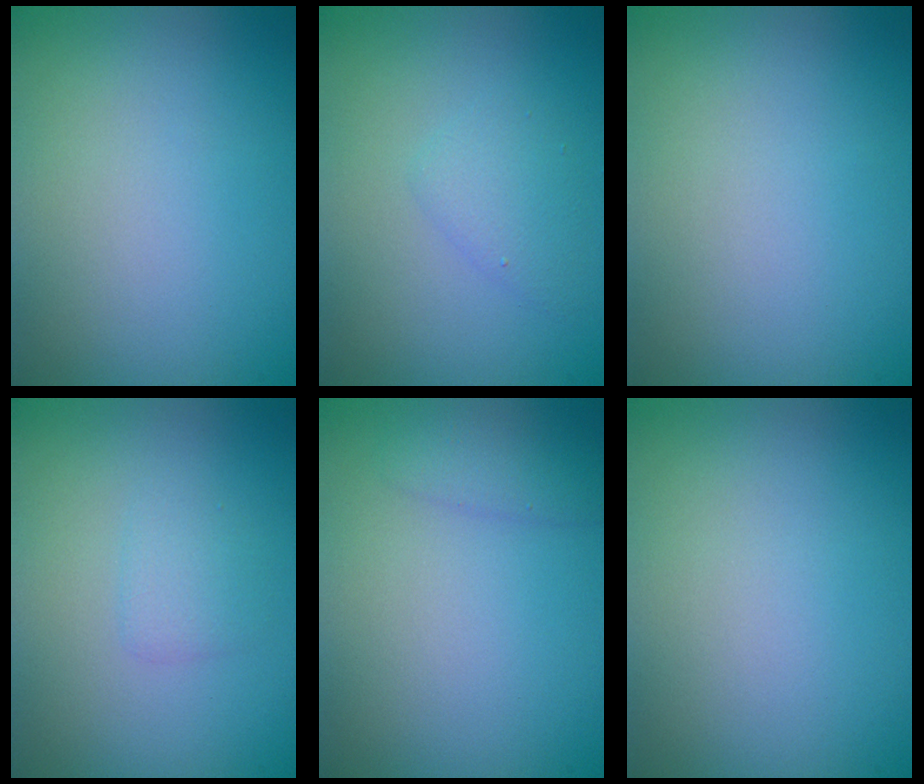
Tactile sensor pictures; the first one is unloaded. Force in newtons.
{"total": 1.7, "press": 1.7, "slide": 0.1}
{"total": 0.0}
{"total": 1.3, "press": 1.2, "slide": 0.0}
{"total": 1.5, "press": 1.5, "slide": 0.1}
{"total": 0.0}